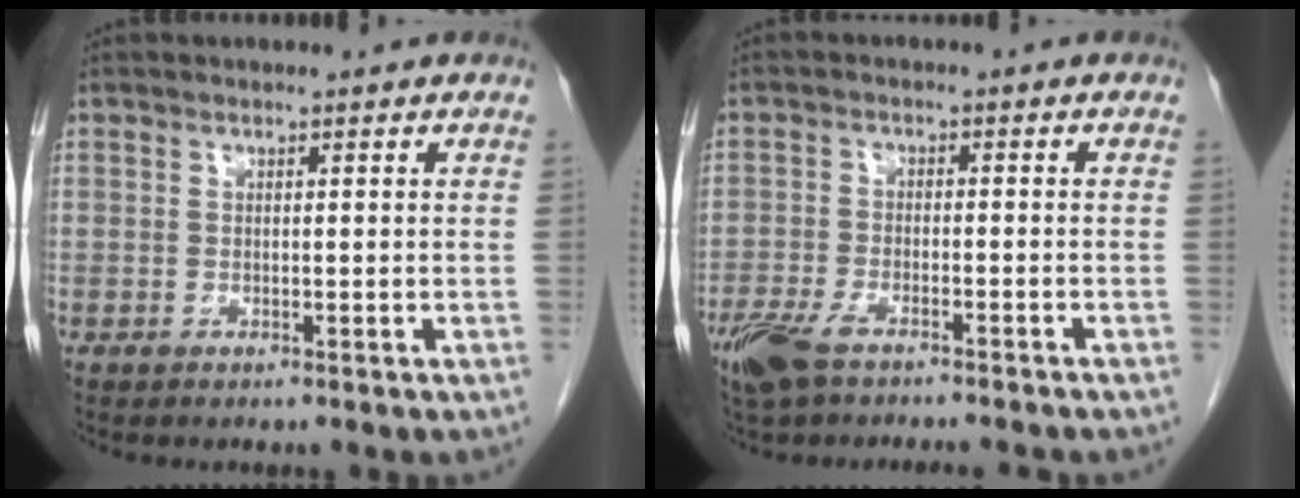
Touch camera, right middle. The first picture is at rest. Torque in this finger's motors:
{"motor_torque": [0.47, -1.38, 0.11, 0.04]}